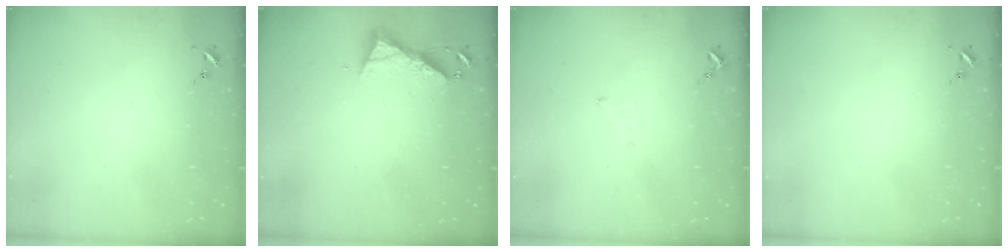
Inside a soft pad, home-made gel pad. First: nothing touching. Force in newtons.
{"total": 7.4, "press": 7.4, "slide": 0.4}
{"total": 3.8, "press": 3.8, "slide": 0.5}
{"total": 0.0}